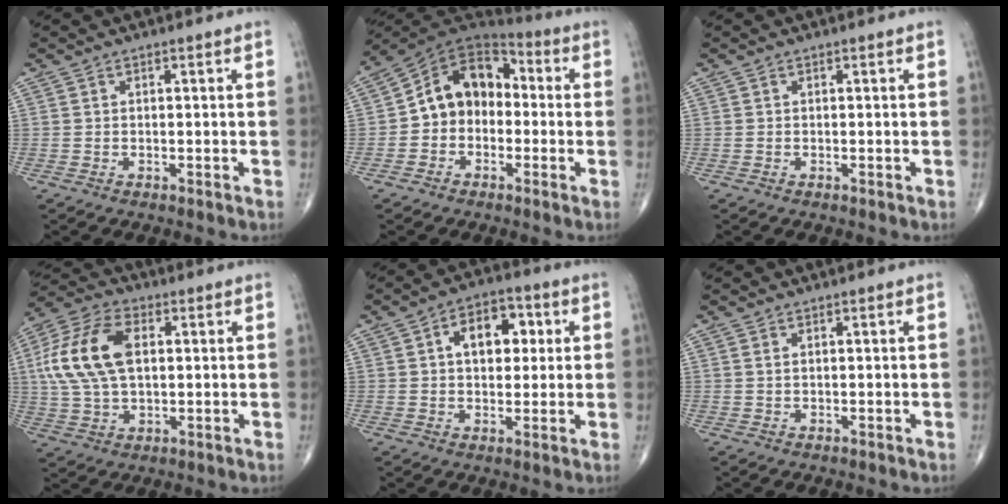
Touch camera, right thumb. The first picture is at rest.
{"total": 12.6, "force": [-0.9, 9.8, 8.0], "torque": [-0.097, 0.045, -0.033]}
{"total": 0.0}
{"total": 15.8, "force": [2.7, 9.2, 12.6], "torque": [-0.257, 0.013, 0.048]}
{"total": 9.9, "force": [2.3, 6.2, 7.4], "torque": [-0.075, 0.011, 0.031]}
{"total": 0.6, "force": [0.4, 0.2, 0.5], "torque": [-0.010, 0.006, 0.008]}